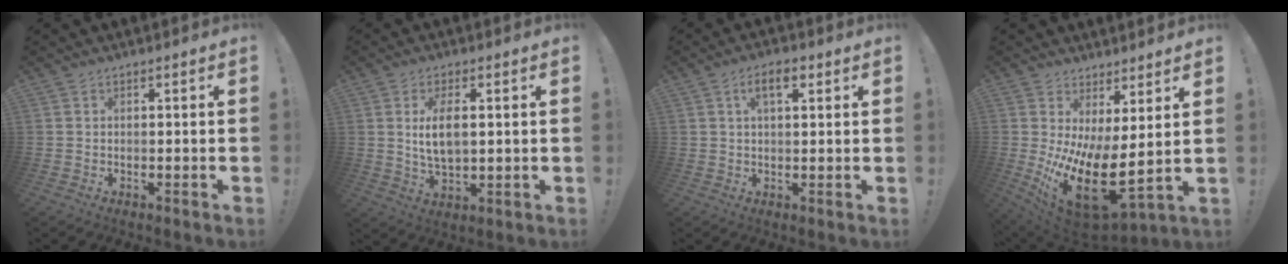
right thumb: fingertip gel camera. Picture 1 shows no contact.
{"total": 7.7, "force": [1.4, 3.7, 6.6], "torque": [-0.106, -0.009, 0.017]}
{"total": 5.5, "force": [2.2, 2.3, 4.4], "torque": [-0.071, 0.002, 0.035]}
{"total": 15.9, "force": [-0.4, 5.8, 14.8], "torque": [-0.255, -0.040, 0.002]}